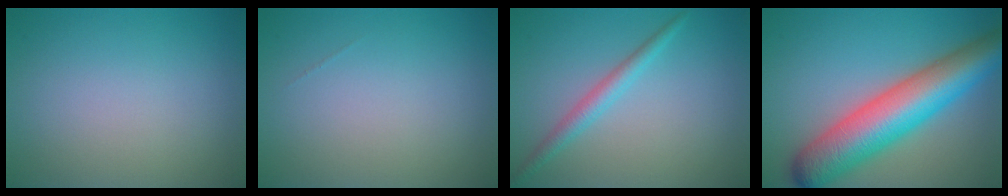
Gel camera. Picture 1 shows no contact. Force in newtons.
{"total": 0.0}
{"total": 2.1, "press": 2.1, "slide": 0.1}
{"total": 10.5, "press": 10.5, "slide": 0.4}